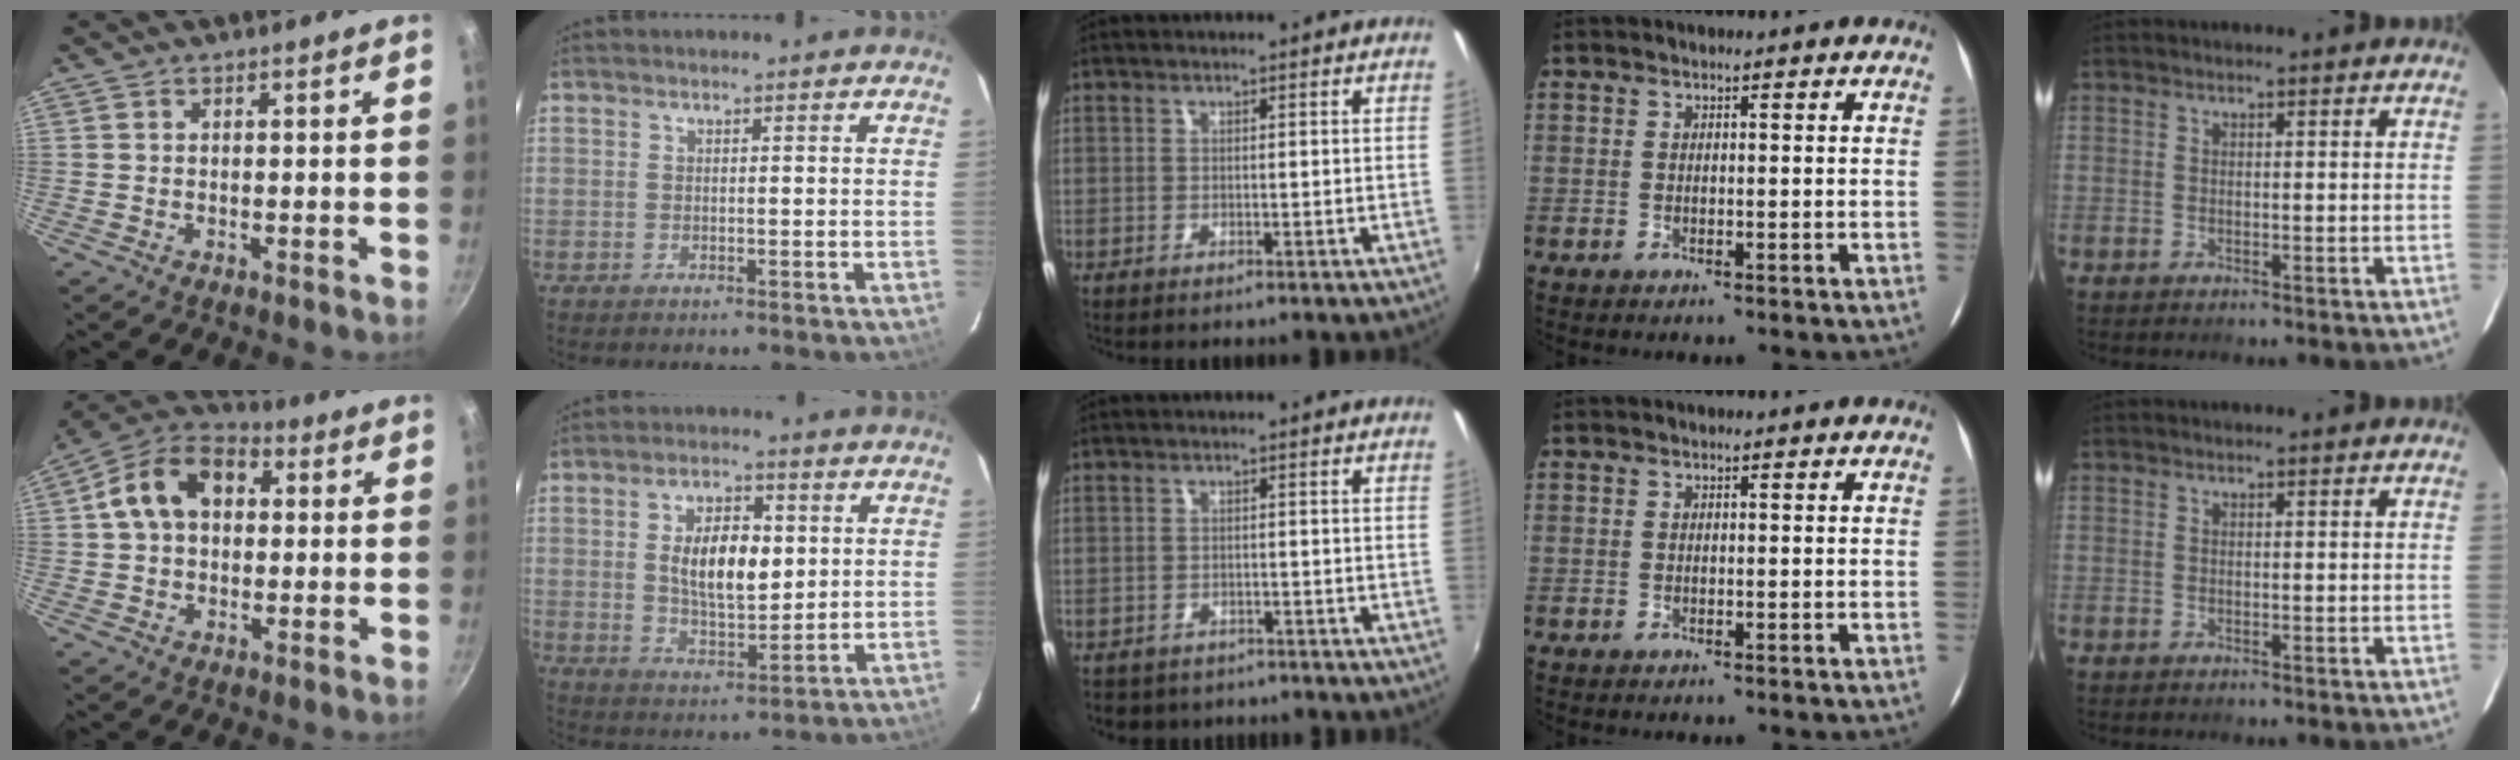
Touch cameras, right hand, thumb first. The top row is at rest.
{"thumb": {"total": 13.1, "force": [2.3, 9.4, 8.8], "torque": [-0.124, 0.031, 0.019]}, "index": {"total": 10.6, "force": [1.8, 5.3, 9.0], "torque": [-0.160, 0.009, 0.039]}, "middle": {"total": 4.0, "force": [-2.9, 2.6, 0.9], "torque": [-0.028, -0.014, -0.040]}}